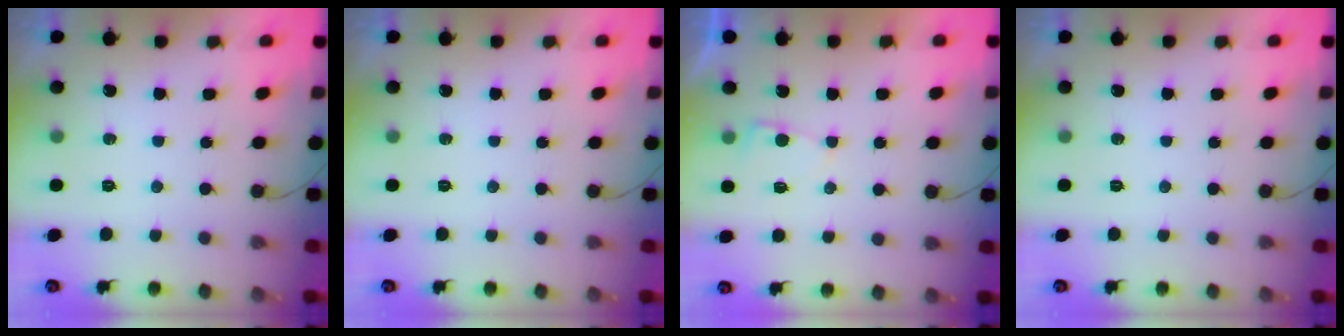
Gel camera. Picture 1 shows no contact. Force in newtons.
{"total": 0.0}
{"total": 2.1, "press": 2.1, "slide": 0.3}
{"total": 0.0}